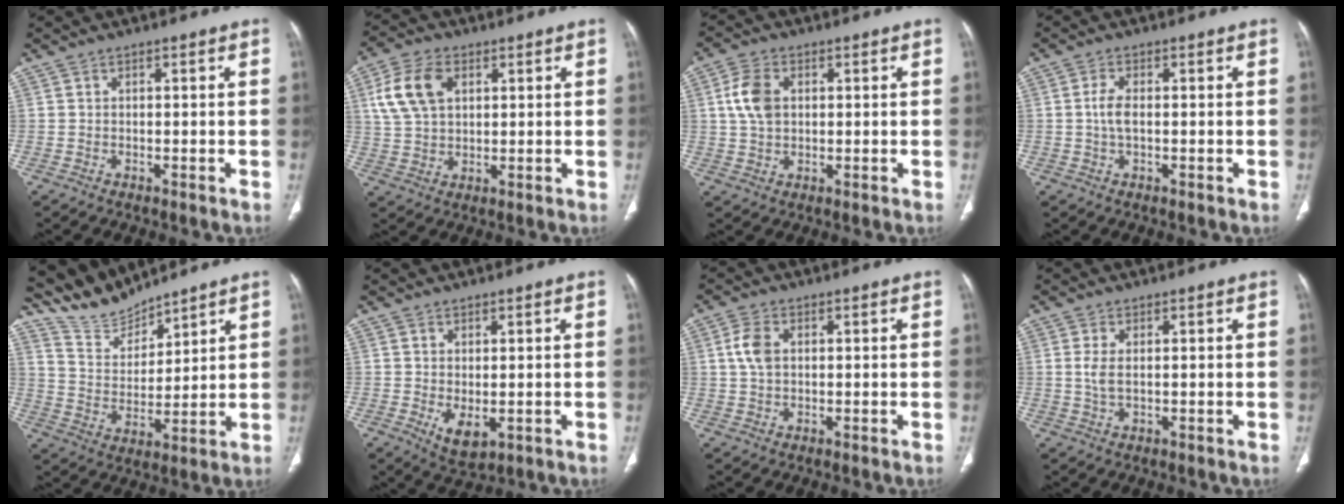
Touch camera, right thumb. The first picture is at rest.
{"total": 10.2, "force": [3.4, 6.3, 7.2], "torque": [-0.139, 0.004, 0.068]}
{"total": 6.5, "force": [1.3, 4.4, 4.6], "torque": [-0.091, 0.004, 0.024]}
{"total": 2.9, "force": [-0.1, 1.3, 2.6], "torque": [-0.060, 0.003, -0.004]}
{"total": 8.8, "force": [8.6, 1.8, 0.7], "torque": [-0.003, -0.053, 0.186]}
{"total": 4.5, "force": [-0.7, 2.5, 3.7], "torque": [-0.056, -0.011, 0.005]}
{"total": 4.3, "force": [0.8, 2.7, 3.2], "torque": [-0.075, 0.006, 0.016]}
{"total": 3.0, "force": [0.4, 1.3, 2.6], "torque": [-0.066, 0.000, 0.012]}